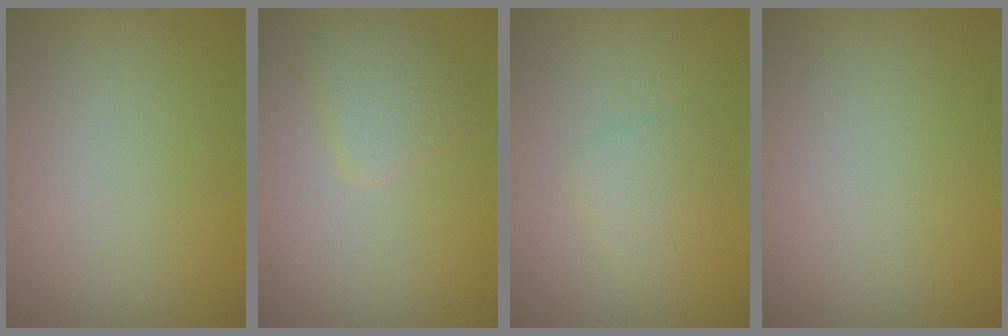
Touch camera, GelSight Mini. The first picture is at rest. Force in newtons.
{"total": 2.4, "press": 2.4, "slide": 0.3}
{"total": 2.0, "press": 2.0, "slide": 0.2}
{"total": 0.0}